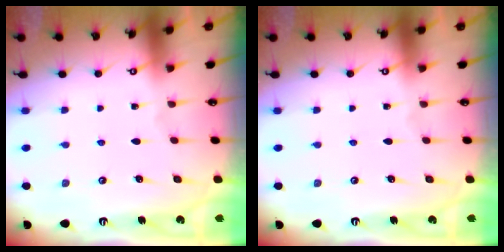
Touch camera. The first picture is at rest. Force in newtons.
{"total": 0.0}